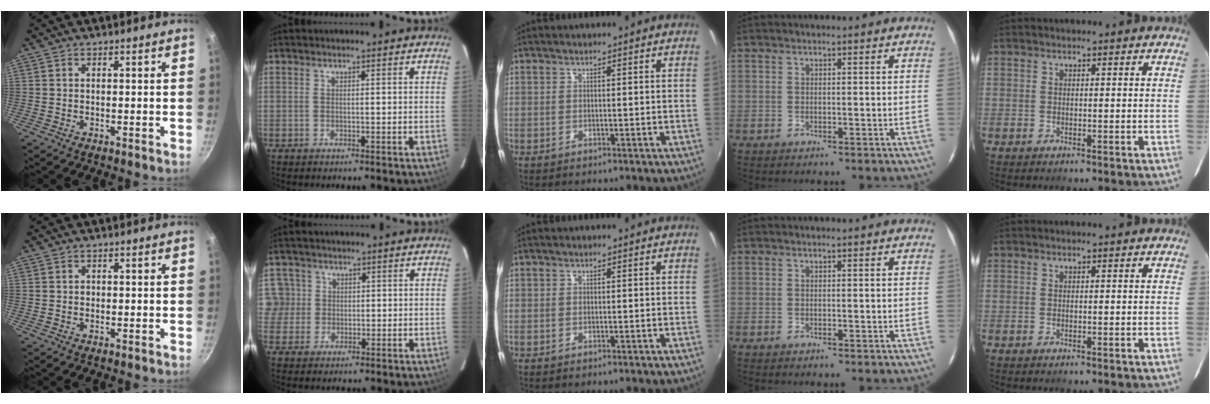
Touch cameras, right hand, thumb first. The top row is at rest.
{"thumb": {"total": 0.6, "force": [0.1, 0.6, 0.3], "torque": [-0.002, 0.003, 0.002]}, "index": {"total": 4.0, "force": [0.6, 4.0, 0.2], "torque": [0.018, 0.024, 0.010]}}